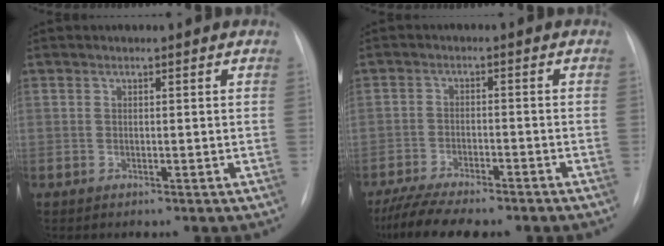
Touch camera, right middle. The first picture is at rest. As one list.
[{"total": 10.9, "force": [-9.0, 2.0, 5.7], "torque": [-0.094, -0.013, -0.137]}]